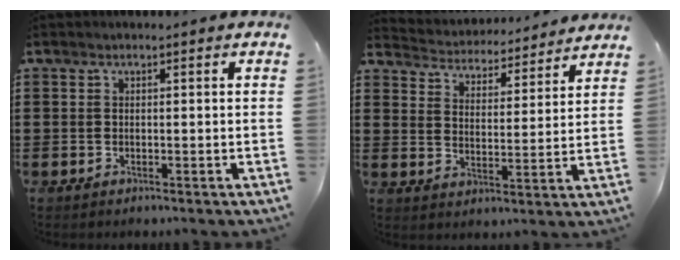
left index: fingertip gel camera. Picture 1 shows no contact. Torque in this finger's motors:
{"motor_torque": [0.28, 0.27, 0.18, 0.05]}